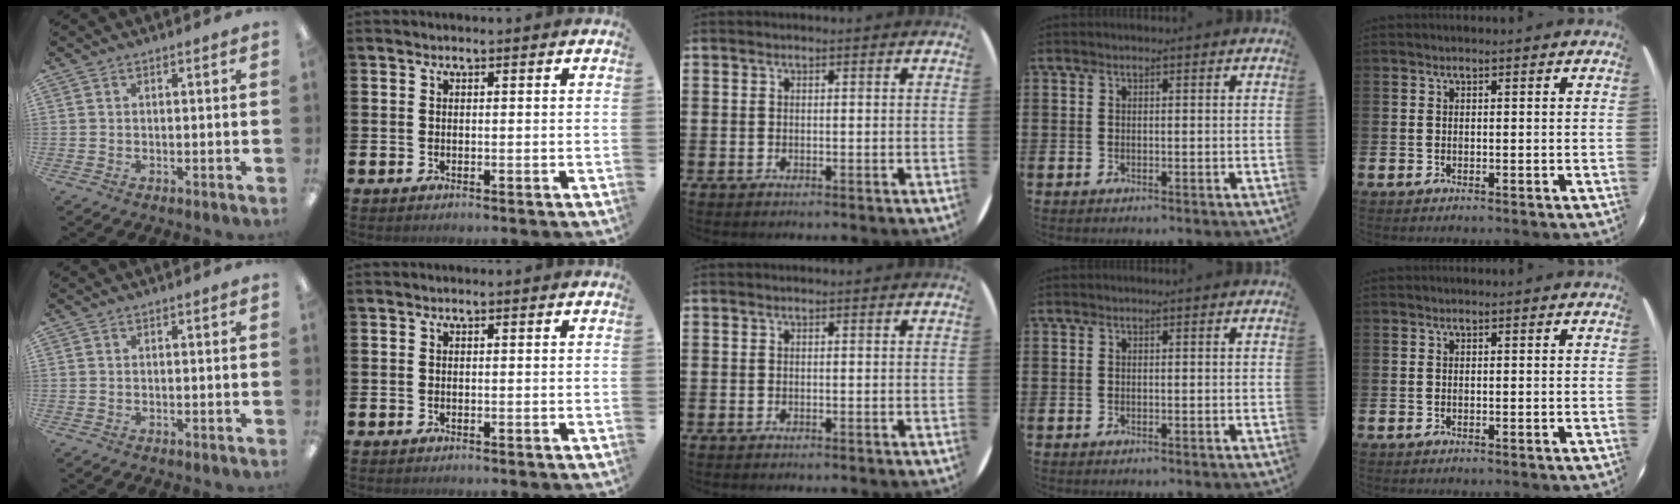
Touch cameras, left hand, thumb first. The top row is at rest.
{}